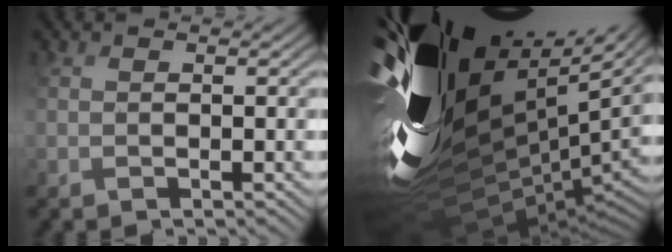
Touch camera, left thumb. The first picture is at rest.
{"total": 15.2, "force": [4.6, 9.0, 11.3], "torque": [-0.262, -0.035, 0.131]}